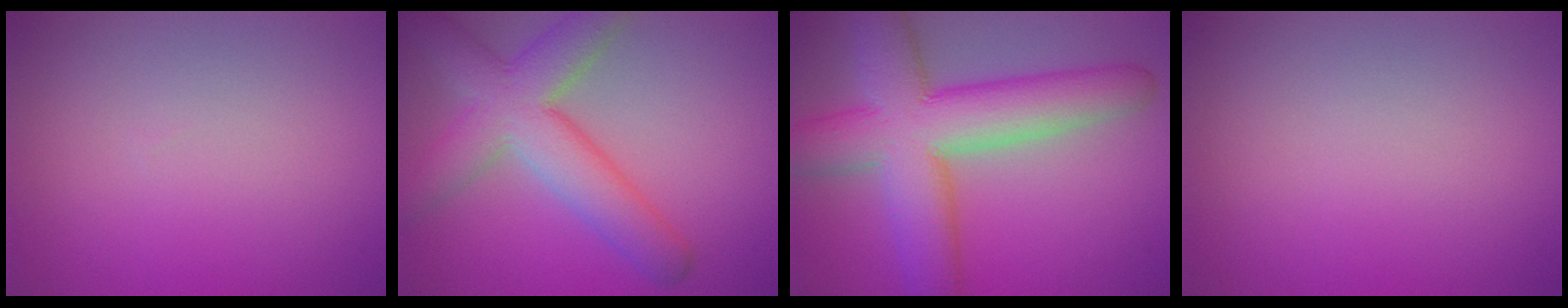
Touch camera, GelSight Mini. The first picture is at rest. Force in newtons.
{"total": 7.5, "press": 7.5, "slide": 0.4}
{"total": 11.2, "press": 11.2, "slide": 0.6}
{"total": 0.0}